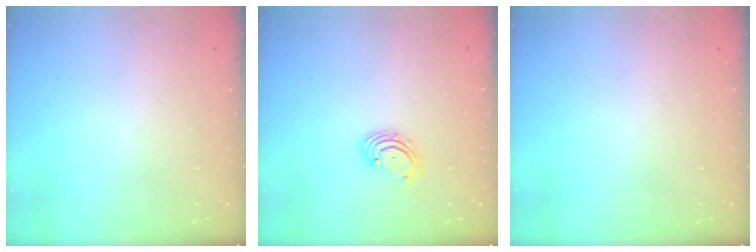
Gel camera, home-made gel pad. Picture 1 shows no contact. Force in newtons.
{"total": 2.7, "press": 2.7, "slide": 0.6}
{"total": 0.0}